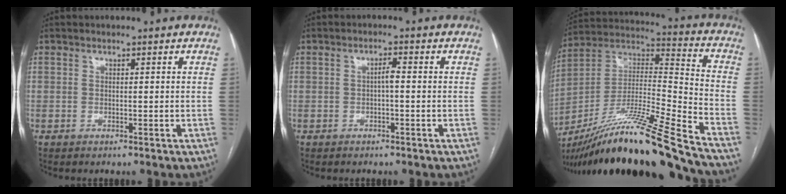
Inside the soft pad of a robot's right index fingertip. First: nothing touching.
{"total": 1.6, "force": [-0.3, 0.3, 1.5], "torque": [-0.026, 0.004, -0.005]}
{"total": 25.6, "force": [-19.6, -0.4, 16.4], "torque": [-0.283, -0.019, -0.350]}